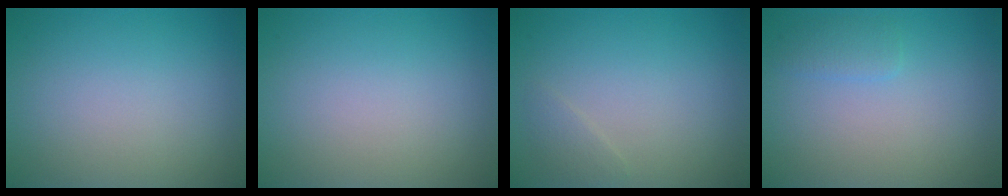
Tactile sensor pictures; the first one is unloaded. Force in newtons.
{"total": 0.0}
{"total": 0.9, "press": 0.9, "slide": 0.0}
{"total": 1.3, "press": 1.3, "slide": 0.1}